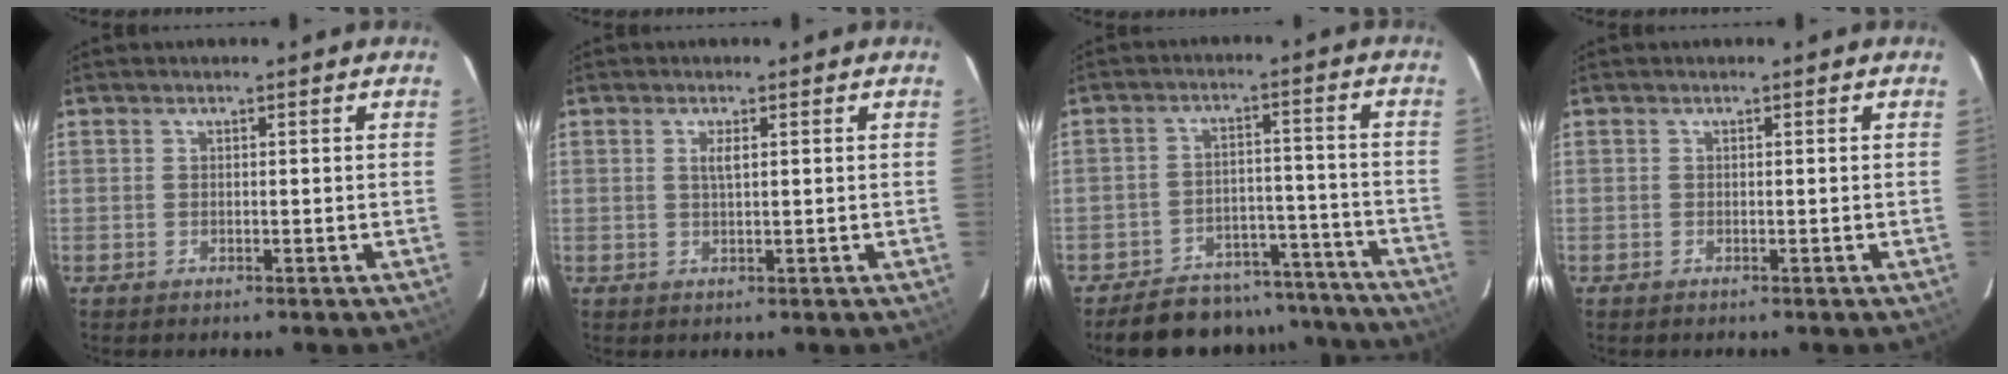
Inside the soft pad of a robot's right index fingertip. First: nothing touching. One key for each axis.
{"total": 1.7, "fx": 0.5, "fy": 0.3, "fz": 1.5, "tx": -0.027, "ty": 0.001, "tz": 0.009}
{"total": 16.7, "fx": -15.1, "fy": 6.1, "fz": 3.7, "tx": -0.080, "ty": 0.044, "tz": -0.185}
{"total": 0.0}